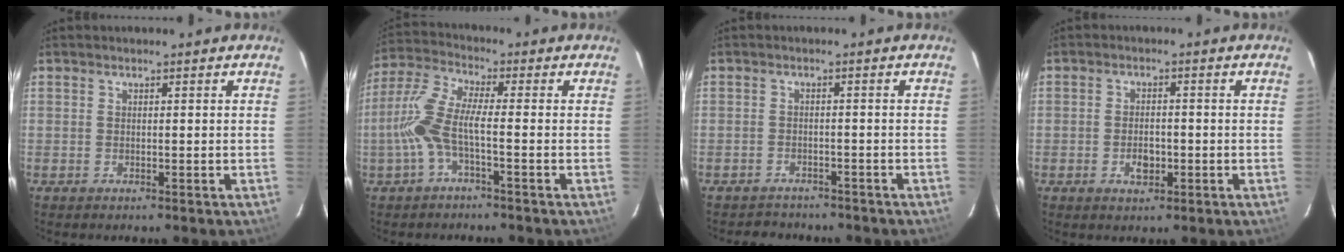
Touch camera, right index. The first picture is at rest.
{"total": 8.0, "force": [-2.3, 1.6, 7.5], "torque": [-0.183, 0.010, -0.046]}
{"total": 5.3, "force": [-4.7, 2.5, 0.7], "torque": [-0.022, 0.008, -0.066]}
{"total": 3.7, "force": [-1.2, 2.3, 2.6], "torque": [-0.049, 0.001, -0.018]}